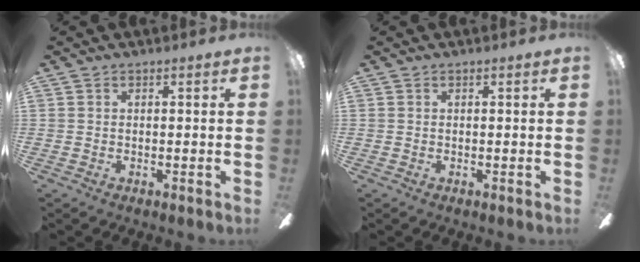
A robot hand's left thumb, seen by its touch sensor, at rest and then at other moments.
{"total": 0.0}